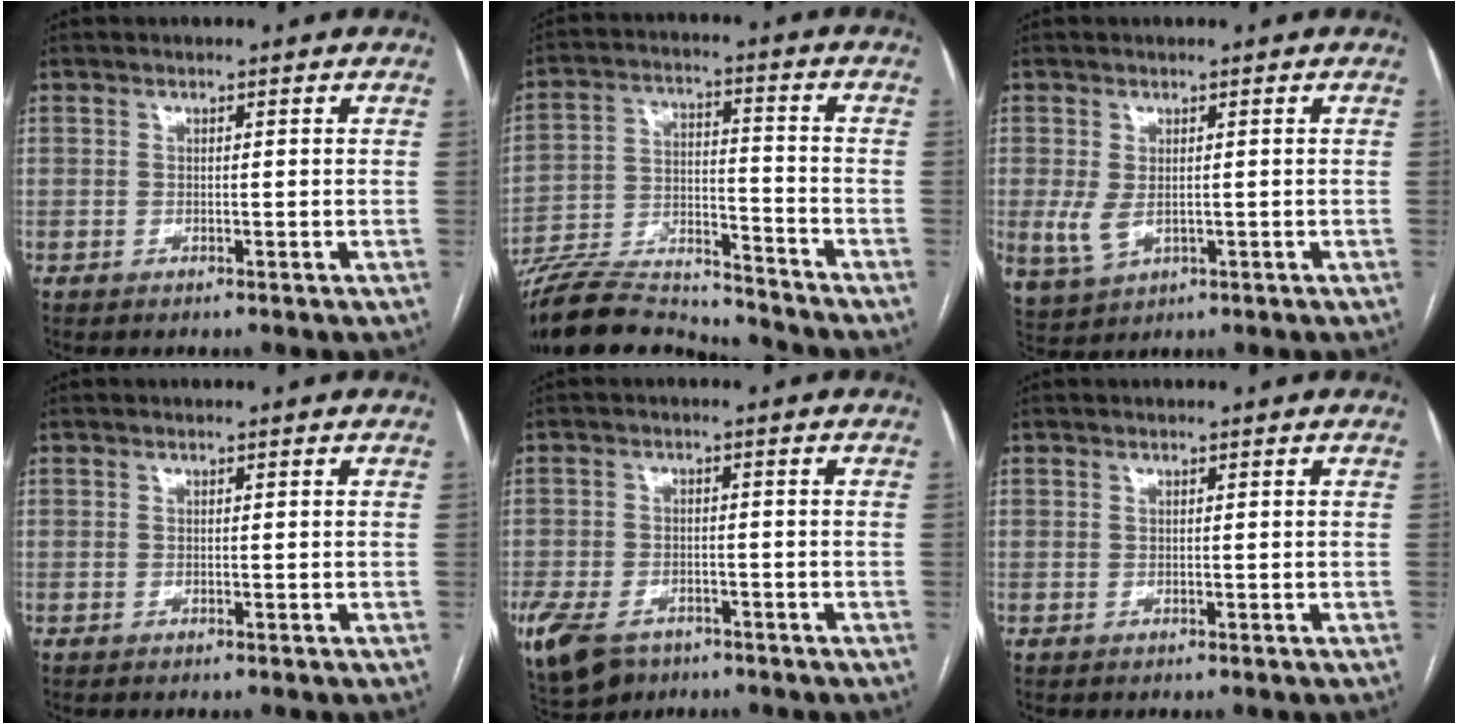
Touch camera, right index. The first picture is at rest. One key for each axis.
{"total": 17.1, "fx": -16.6, "fy": 1.7, "fz": 4.0, "tx": -0.084, "ty": 0.006, "tz": -0.278}
{"total": 4.1, "fx": -0.2, "fy": 2.3, "fz": 3.3, "tx": -0.078, "ty": -0.008, "tz": 0.010}
{"total": 0.0}
{"total": 14.4, "fx": -8.0, "fy": 9.7, "fz": 7.1, "tx": -0.206, "ty": -0.014, "tz": -0.121}
{"total": 0.0}